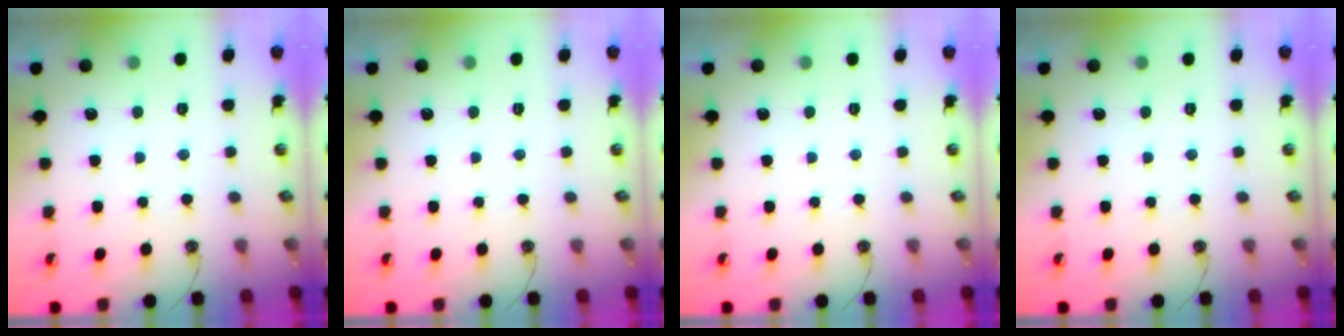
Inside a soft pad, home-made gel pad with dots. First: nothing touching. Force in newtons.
{"total": 0.0}
{"total": 0.0}
{"total": 0.0}